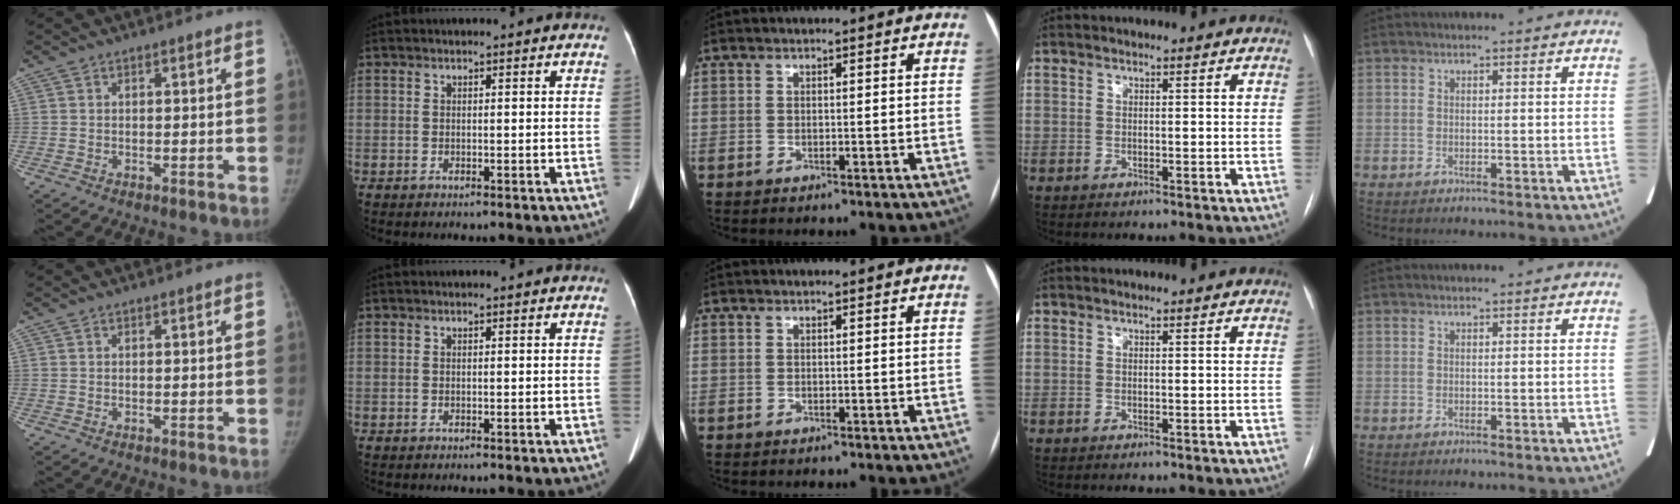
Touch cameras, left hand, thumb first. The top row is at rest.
{}